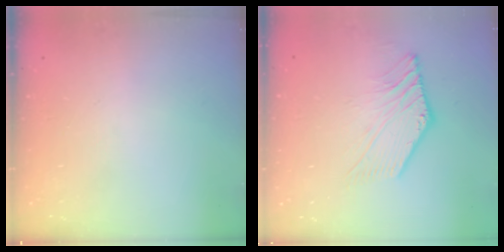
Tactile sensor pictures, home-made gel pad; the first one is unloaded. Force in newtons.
{"total": 5.7, "press": 5.7, "slide": 1.0}